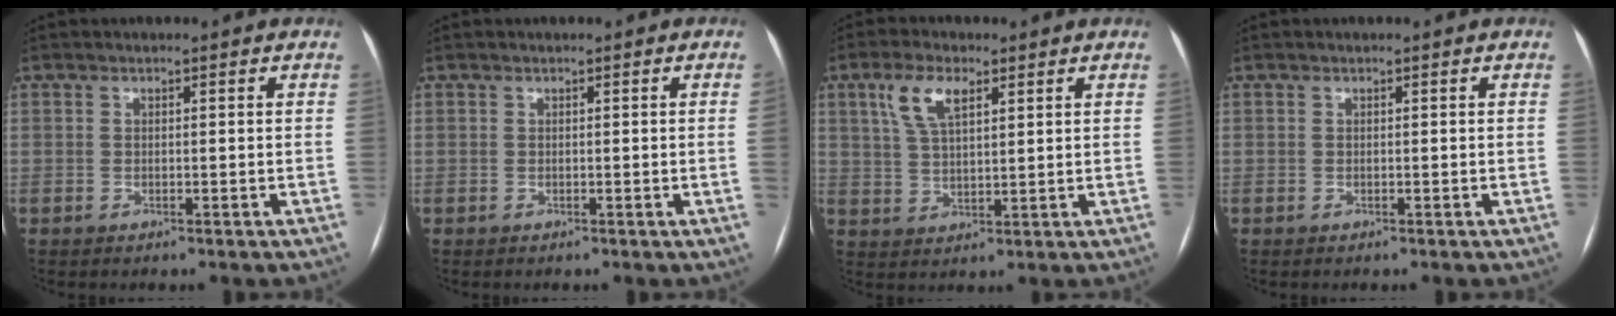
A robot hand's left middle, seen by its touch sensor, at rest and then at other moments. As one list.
[{"total": 0.9, "force": [-0.2, -0.4, 0.8], "torque": [-0.005, 0.001, -0.004]}, {"total": 6.4, "force": [3.2, 2.4, 4.9], "torque": [-0.105, 0.014, 0.065]}, {"total": 0.0}]